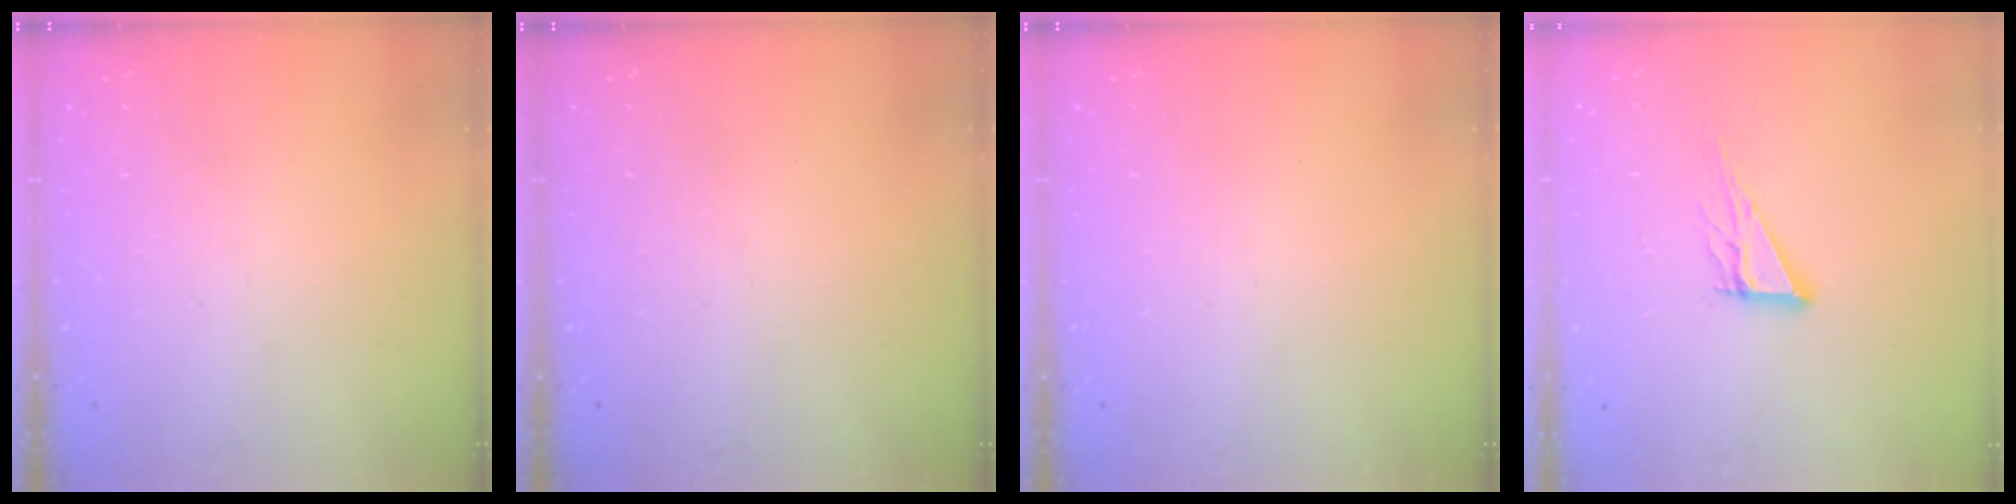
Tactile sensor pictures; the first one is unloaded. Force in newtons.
{"total": 0.0}
{"total": 0.0}
{"total": 8.0, "press": 8.0, "slide": 0.7}